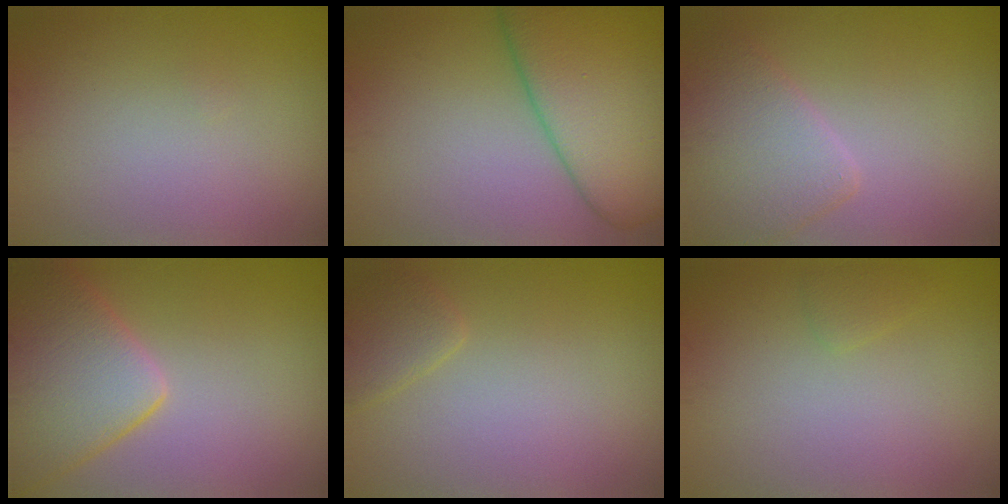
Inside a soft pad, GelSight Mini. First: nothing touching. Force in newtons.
{"total": 10.8, "press": 10.8, "slide": 0.5}
{"total": 4.4, "press": 4.4, "slide": 0.3}
{"total": 7.4, "press": 7.3, "slide": 0.6}
{"total": 1.5, "press": 1.5, "slide": 0.1}
{"total": 0.9, "press": 0.9, "slide": 0.0}